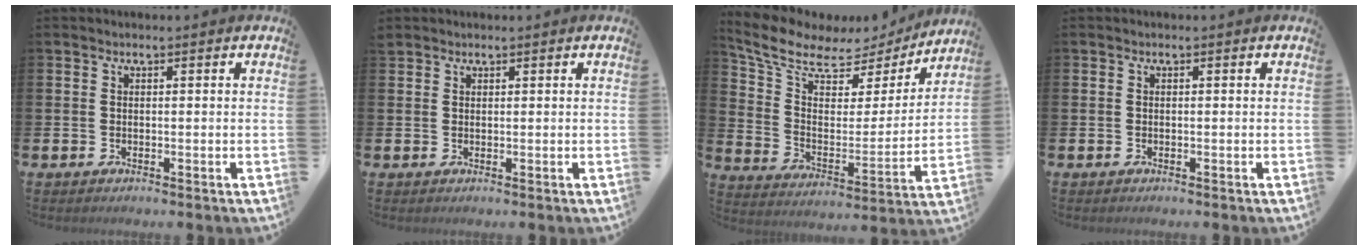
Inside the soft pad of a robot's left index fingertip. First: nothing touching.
{"total": 1.2, "force": [1.2, 0.4, 0.0], "torque": [0.008, 0.000, 0.020]}
{"total": 8.7, "force": [7.0, 4.2, 2.9], "torque": [-0.103, -0.041, 0.120]}
{"total": 0.0}